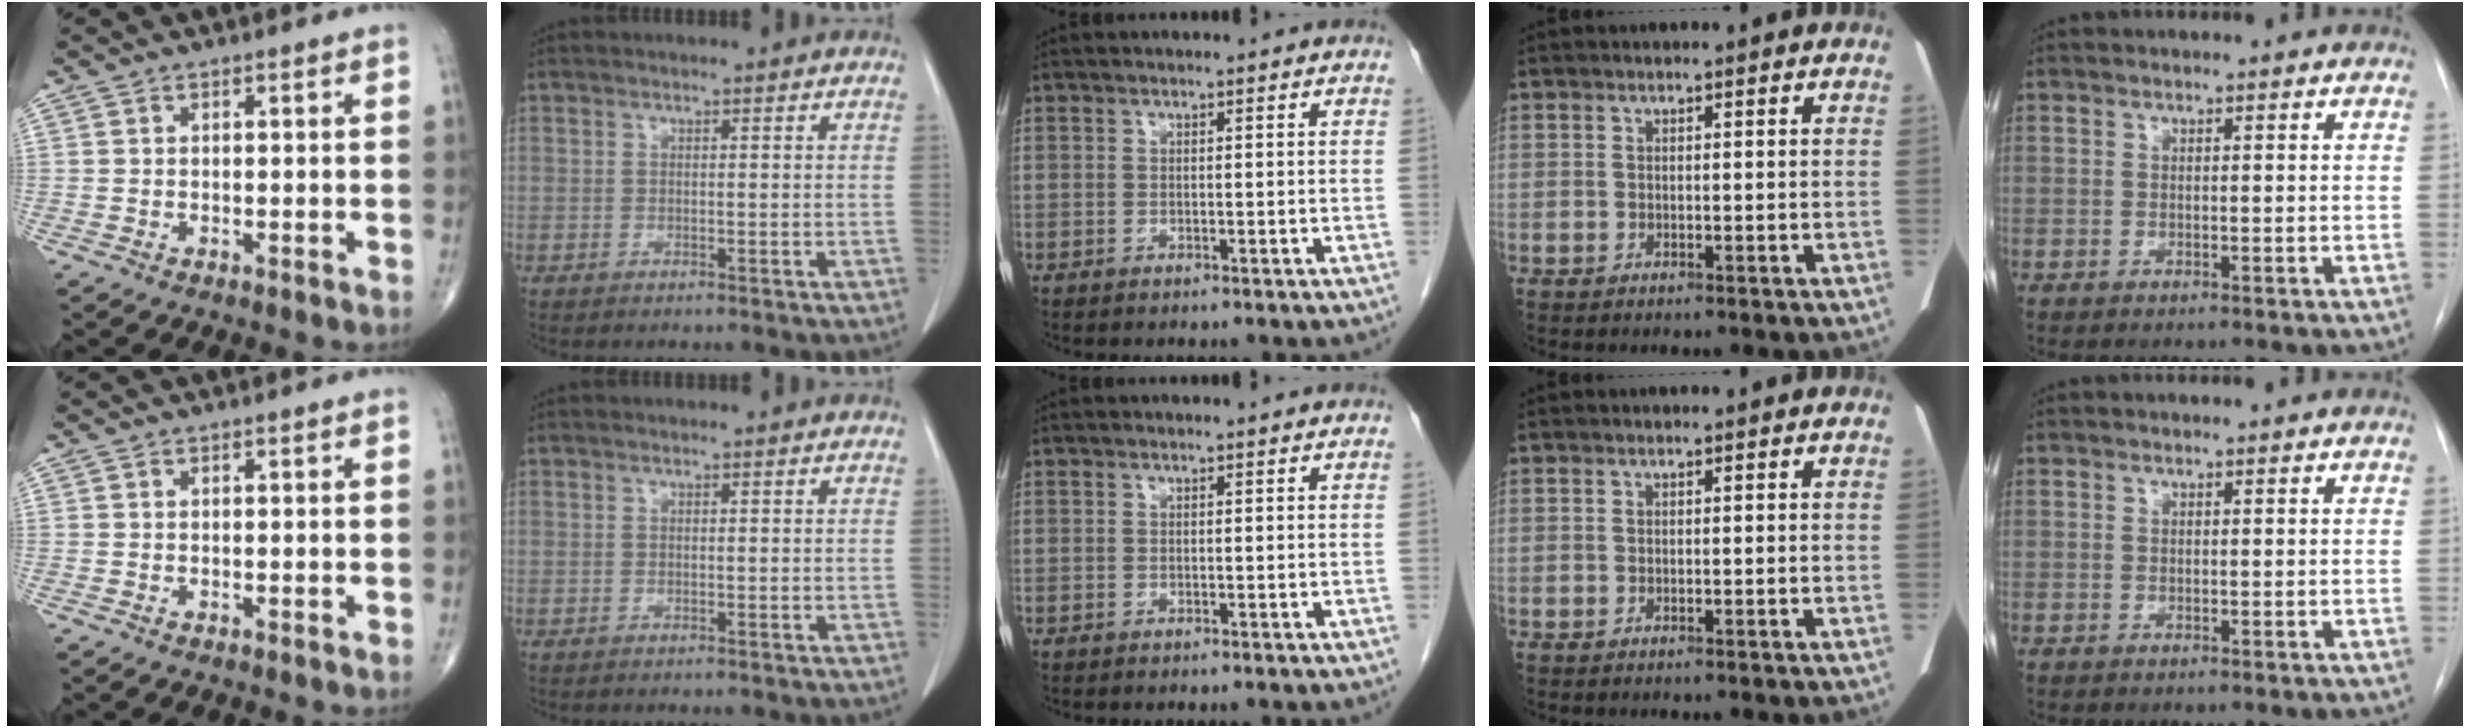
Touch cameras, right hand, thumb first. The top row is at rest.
{}